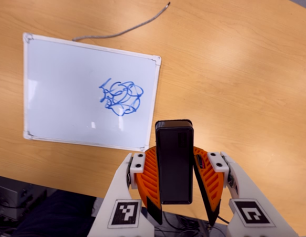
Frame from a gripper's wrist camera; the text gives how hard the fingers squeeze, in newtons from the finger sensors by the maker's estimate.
{"total": 6.4, "left": 6.2, "right": 6.6}